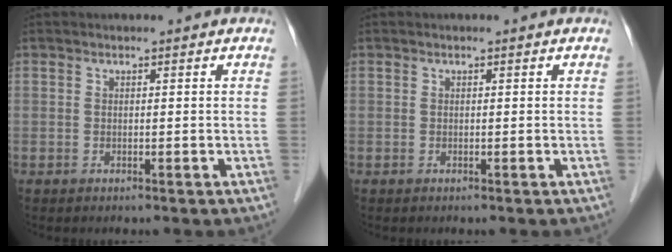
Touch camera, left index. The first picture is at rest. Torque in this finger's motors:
{"motor_torque": [0.00, 0.00, 0.02, 0.00]}